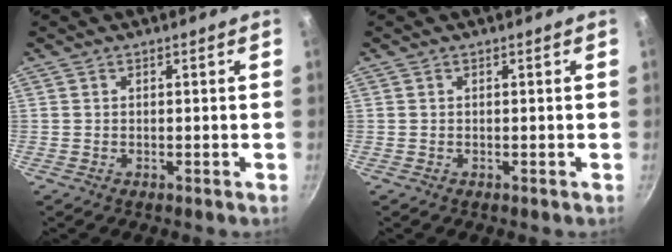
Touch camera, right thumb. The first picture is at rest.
{"total": 0.0}